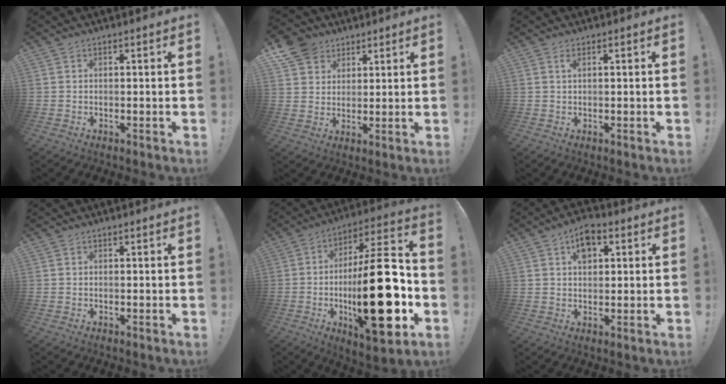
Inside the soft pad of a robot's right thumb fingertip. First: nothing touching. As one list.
[{"total": 8.6, "force": [5.1, 6.6, 1.7], "torque": [-0.022, -0.036, 0.102]}, {"total": 1.1, "force": [0.5, 0.2, 1.0], "torque": [-0.013, 0.000, 0.005]}, {"total": 0.0}, {"total": 30.2, "force": [-5.5, 10.6, 27.7], "torque": [-0.453, 0.027, -0.082]}, {"total": 6.7, "force": [2.8, 4.4, 4.2], "torque": [-0.063, 0.001, 0.050]}]